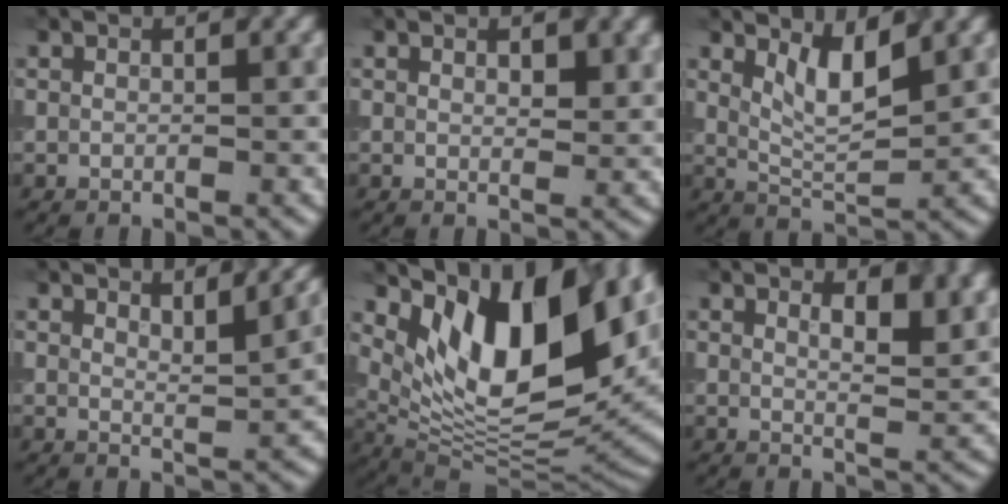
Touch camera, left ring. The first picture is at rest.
{"total": 2.0, "force": [1.0, 0.8, 1.6], "torque": [-0.018, -0.004, 0.019]}
{"total": 3.8, "force": [2.0, 1.1, 3.0], "torque": [-0.060, -0.007, 0.040]}
{"total": 4.5, "force": [2.1, 1.2, 3.8], "torque": [-0.042, 0.010, 0.028]}
{"total": 16.1, "force": [5.9, 7.5, 13.0], "torque": [-0.200, -0.002, 0.106]}
{"total": 4.9, "force": [2.5, 1.9, 3.8], "torque": [-0.043, 0.001, 0.035]}